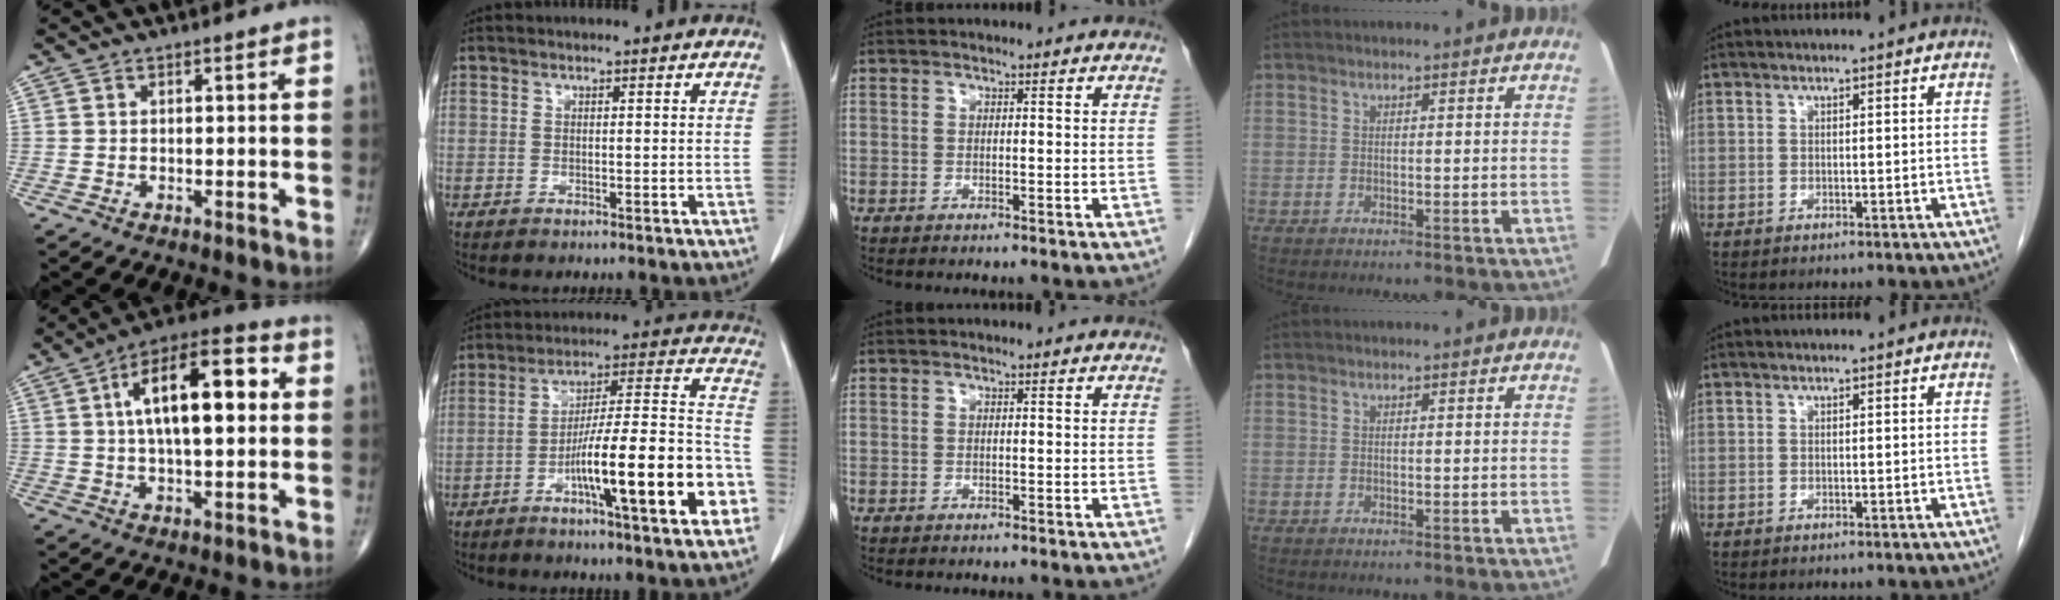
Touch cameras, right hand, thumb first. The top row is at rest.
{"thumb": {"total": 18.1, "force": [3.4, 7.5, 16.1], "torque": [-0.244, 0.022, 0.046]}, "index": {"total": 20.0, "force": [-7.6, 2.1, 18.3], "torque": [-0.244, 0.015, -0.114]}}